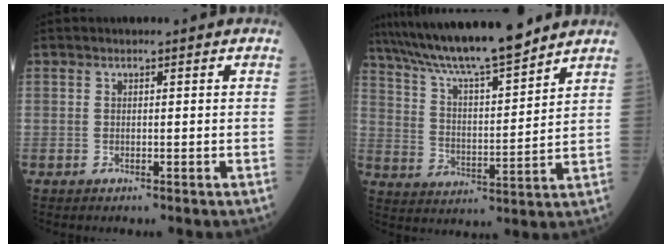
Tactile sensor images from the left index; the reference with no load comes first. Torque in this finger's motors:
{"motor_torque": [0.62, -0.96, 0.87, 0.17]}